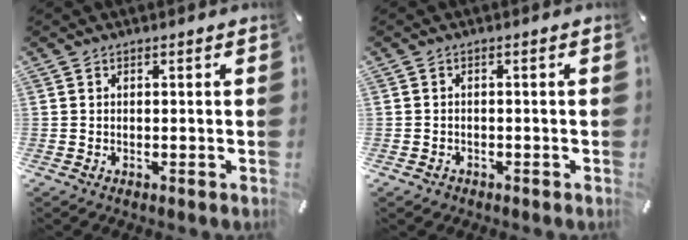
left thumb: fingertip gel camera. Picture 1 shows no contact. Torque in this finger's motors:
{"motor_torque": [-0.01, 0.00, 0.13, 0.13, -0.03]}